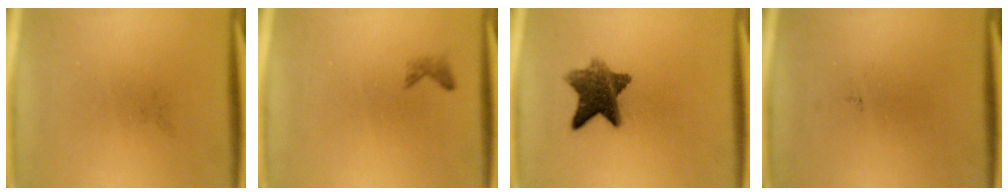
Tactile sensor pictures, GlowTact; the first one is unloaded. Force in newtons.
{"total": 0.8}
{"total": 8.7}
{"total": 0.0}